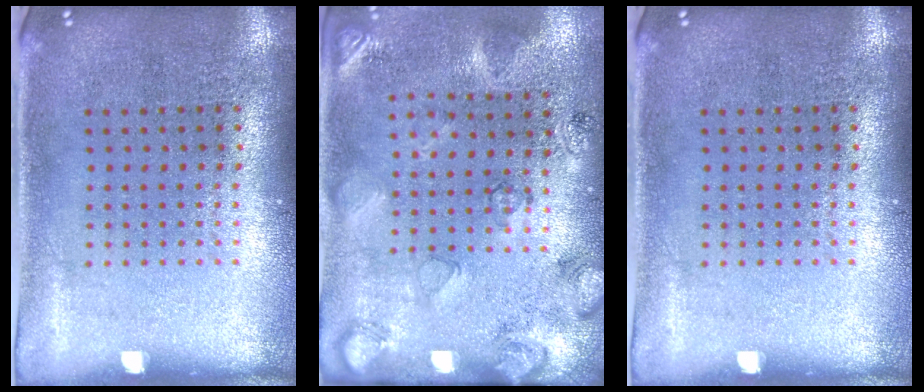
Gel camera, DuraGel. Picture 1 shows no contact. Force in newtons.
{"total": 2.6, "press": 1.7, "slide": 2.0}
{"total": 0.0}